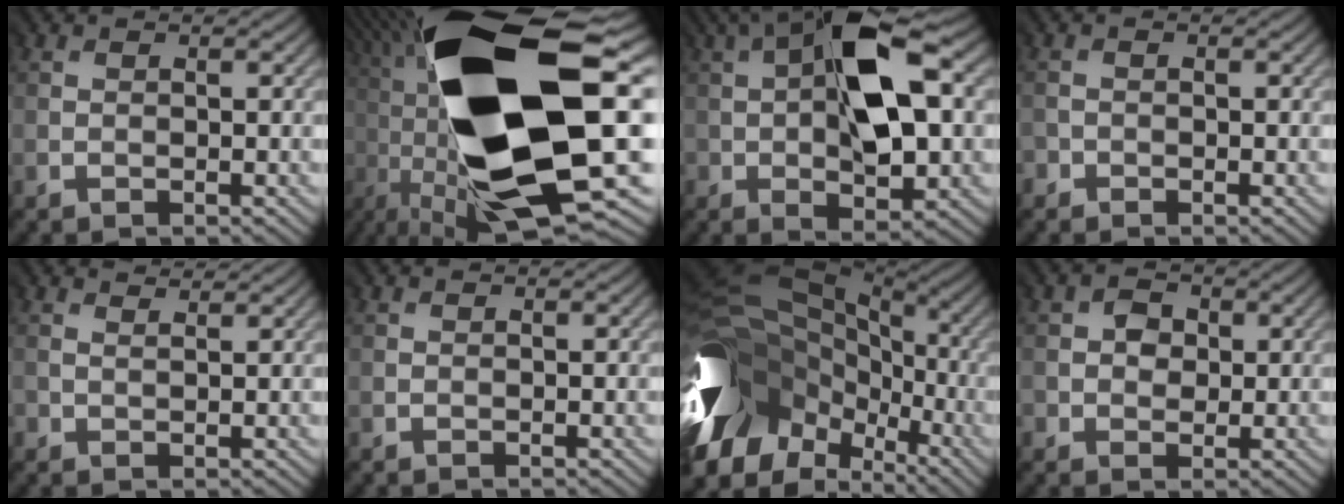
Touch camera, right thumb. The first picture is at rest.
{"total": 21.0, "force": [-0.7, 8.1, 19.4], "torque": [-0.386, -0.013, -0.009]}
{"total": 12.1, "force": [1.9, 6.0, 10.3], "torque": [-0.183, 0.004, 0.033]}
{"total": 1.1, "force": [-1.0, 0.4, -0.4], "torque": [0.008, 0.000, -0.021]}
{"total": 1.4, "force": [1.2, 0.5, 0.6], "torque": [-0.015, 0.002, 0.021]}
{"total": 0.0}
{"total": 17.6, "force": [-4.3, 13.0, 11.0], "torque": [-0.246, -0.019, -0.066]}
{"total": 2.4, "force": [0.4, 2.3, 0.7], "torque": [-0.009, 0.002, 0.004]}